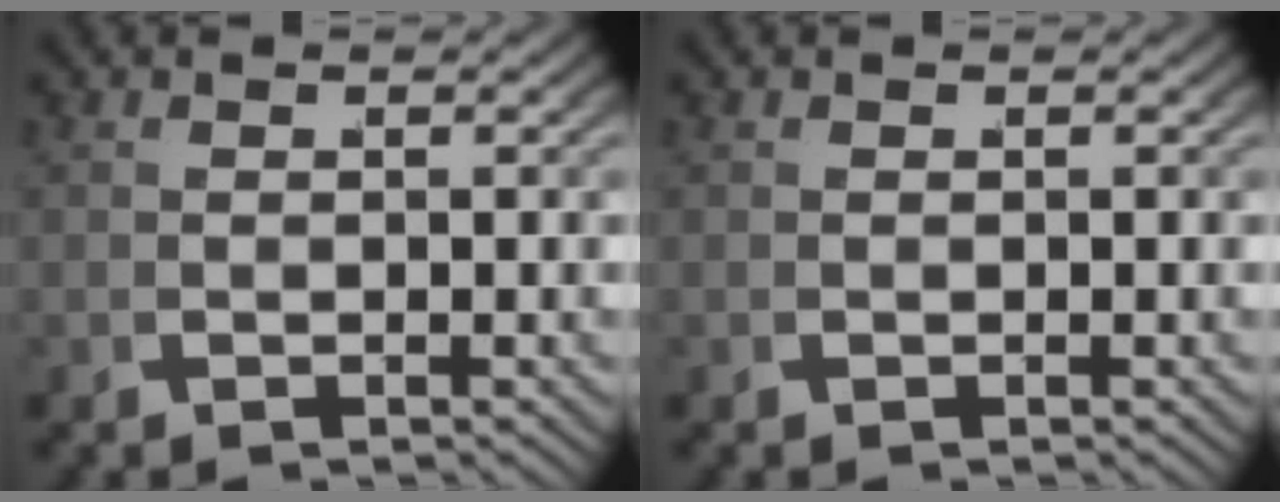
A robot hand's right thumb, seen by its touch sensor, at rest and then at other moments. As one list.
[{"total": 0.0}]